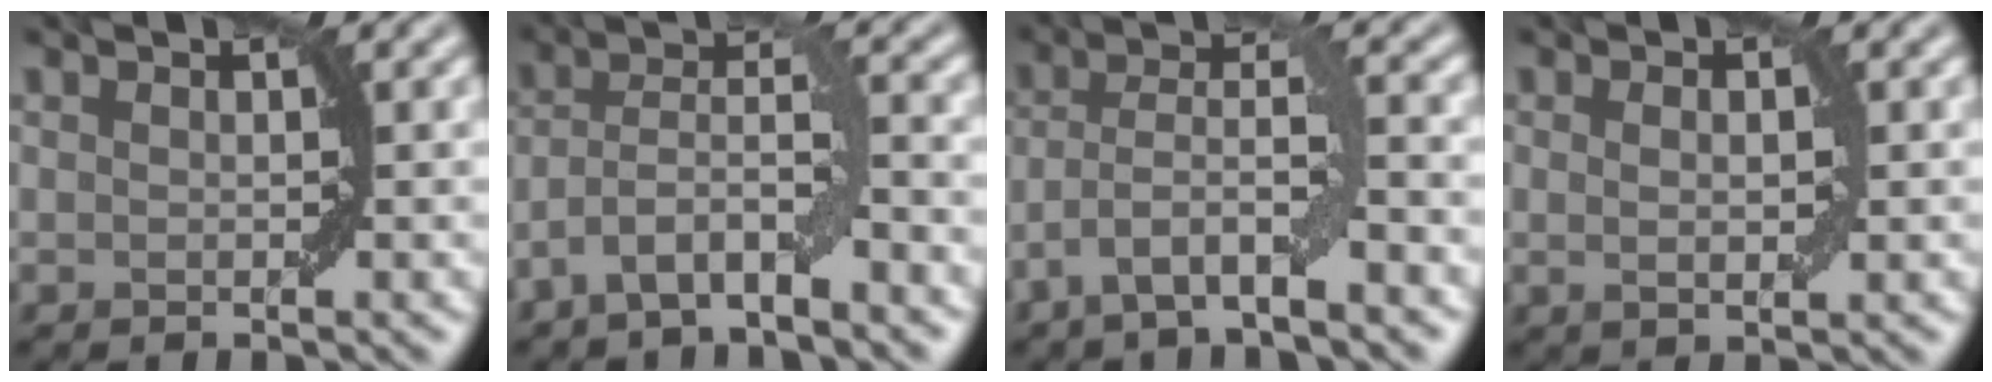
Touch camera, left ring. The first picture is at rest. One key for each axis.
{"total": 5.0, "fx": -2.9, "fy": 1.5, "fz": 3.9, "tx": -0.073, "ty": 0.008, "tz": -0.061}
{"total": 5.4, "fx": -2.7, "fy": 1.2, "fz": 4.5, "tx": -0.086, "ty": 0.006, "tz": -0.057}
{"total": 1.9, "fx": 0.3, "fy": 0.6, "fz": 1.8, "tx": -0.030, "ty": 0.001, "tz": 0.006}